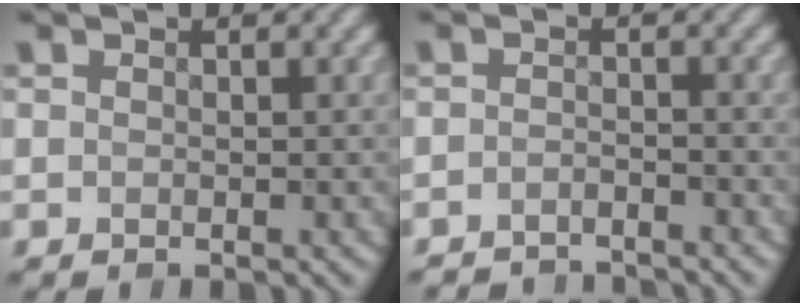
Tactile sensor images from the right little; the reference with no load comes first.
{"total": 3.5, "force": [-3.4, 0.4, 0.4], "torque": [-0.008, -0.006, -0.060]}